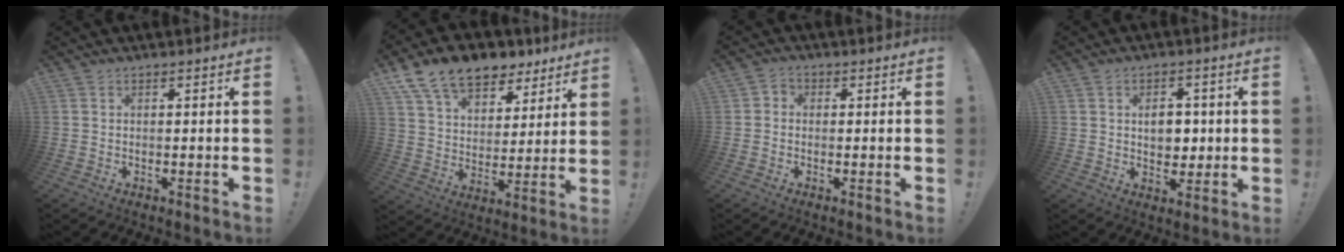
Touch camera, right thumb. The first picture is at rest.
{"total": 15.2, "force": [10.6, 8.7, 6.4], "torque": [-0.108, -0.066, 0.197]}
{"total": 2.1, "force": [-0.9, 1.6, 1.1], "torque": [-0.016, 0.008, -0.016]}
{"total": 7.1, "force": [0.6, 5.6, 4.4], "torque": [-0.055, 0.003, 0.010]}